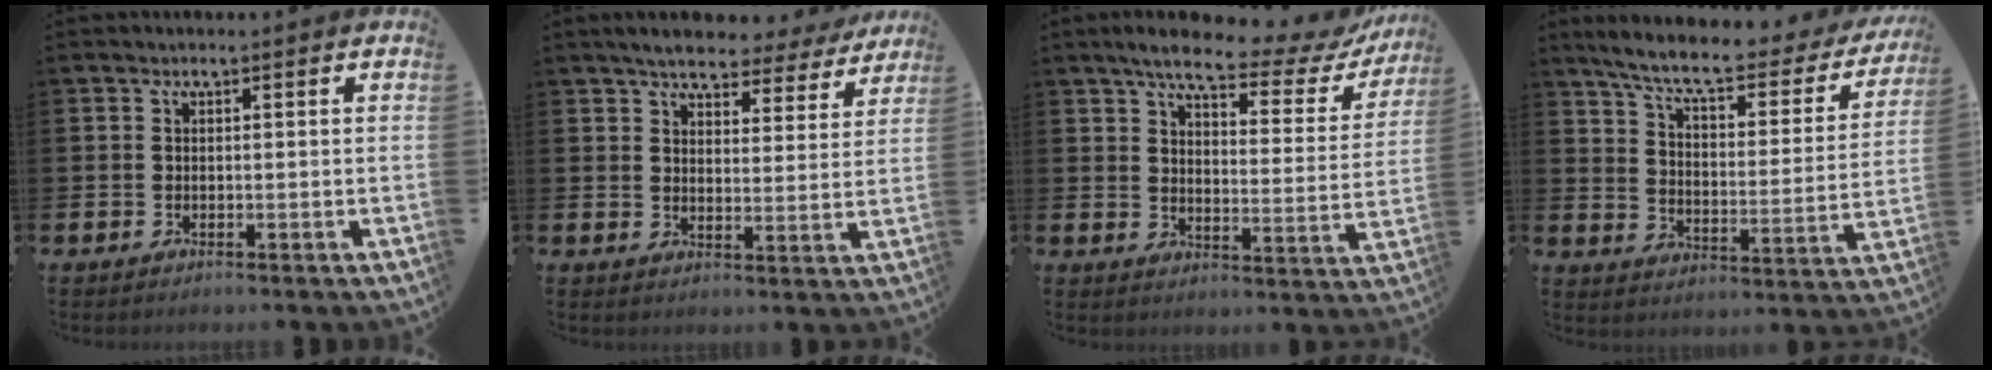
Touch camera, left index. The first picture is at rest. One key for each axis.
{"total": 5.5, "fx": 5.3, "fy": 1.2, "fz": 1.2, "tx": -0.041, "ty": -0.026, "tz": 0.091}
{"total": 7.0, "fx": 5.8, "fy": 1.6, "fz": 3.5, "tx": -0.079, "ty": -0.036, "tz": 0.091}
{"total": 7.9, "fx": 6.7, "fy": 1.7, "fz": 3.9, "tx": -0.098, "ty": -0.044, "tz": 0.107}